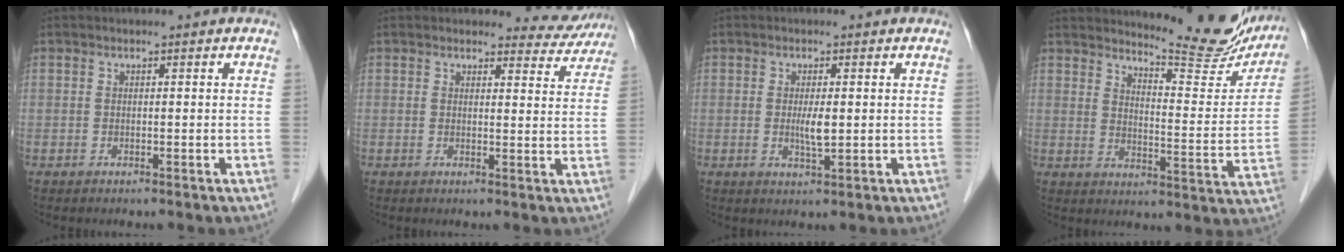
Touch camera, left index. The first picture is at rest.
{"total": 4.8, "force": [4.5, 1.4, -0.7], "torque": [0.015, -0.019, 0.035]}
{"total": 2.8, "force": [0.1, 0.5, 2.8], "torque": [-0.055, -0.005, 0.003]}
{"total": 16.0, "force": [14.9, 2.6, 5.1], "torque": [-0.063, -0.061, 0.177]}